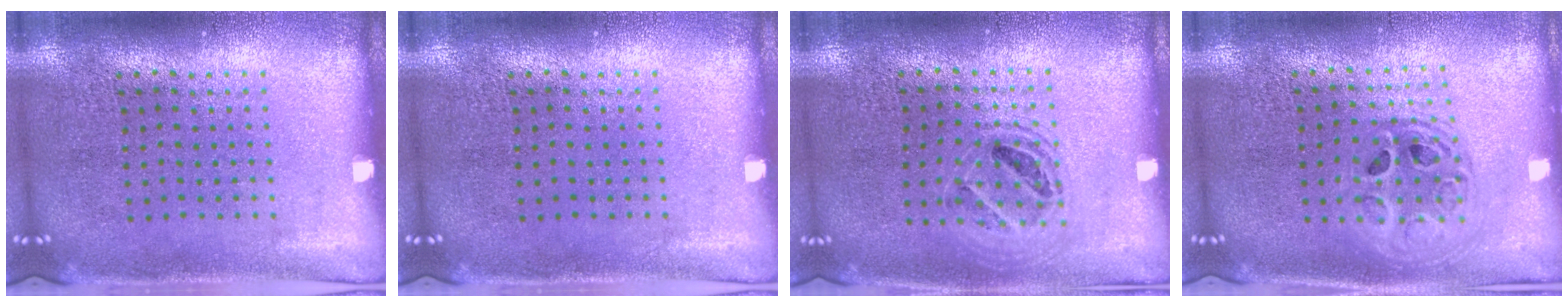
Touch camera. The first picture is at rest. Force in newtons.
{"total": 0.0}
{"total": 1.4, "press": 1.3, "slide": 0.5}
{"total": 1.7, "press": 1.5, "slide": 0.9}